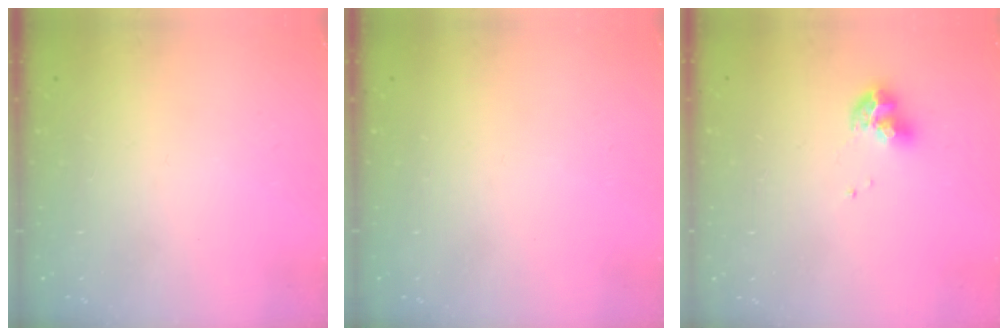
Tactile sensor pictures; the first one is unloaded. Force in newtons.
{"total": 0.0}
{"total": 9.5, "press": 9.4, "slide": 1.1}